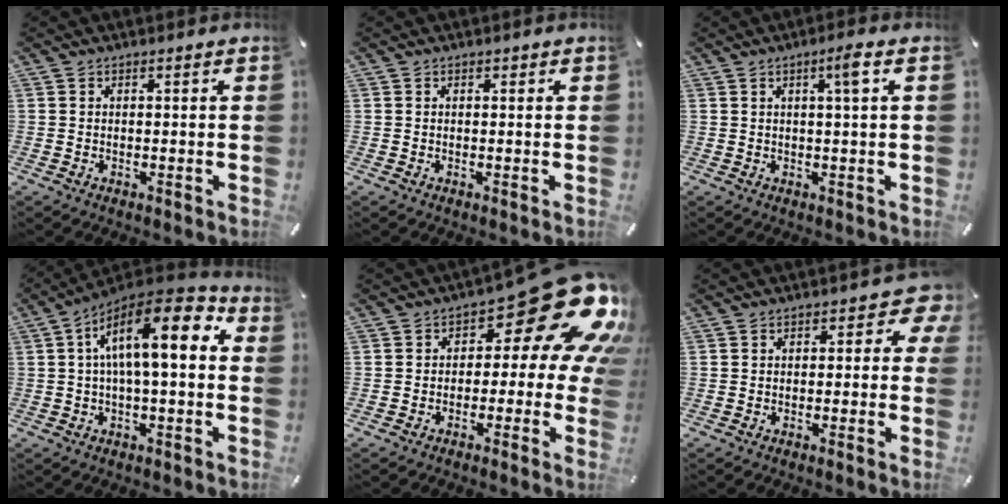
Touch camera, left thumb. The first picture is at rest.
{"total": 0.0}
{"total": 3.6, "force": [1.3, -0.1, 3.3], "torque": [-0.059, -0.005, 0.018]}
{"total": 15.0, "force": [3.0, 5.6, 13.6], "torque": [-0.228, -0.015, 0.047]}
{"total": 20.4, "force": [9.5, 8.8, 15.8], "torque": [-0.198, -0.062, 0.158]}
{"total": 5.6, "force": [1.0, 3.4, 4.4], "torque": [-0.053, -0.002, 0.011]}